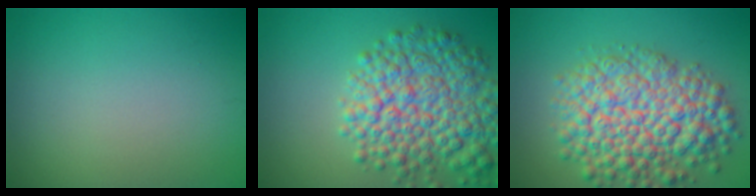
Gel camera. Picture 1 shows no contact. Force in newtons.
{"total": 8.8, "press": 8.7, "slide": 0.4}
{"total": 9.6, "press": 9.6, "slide": 0.4}